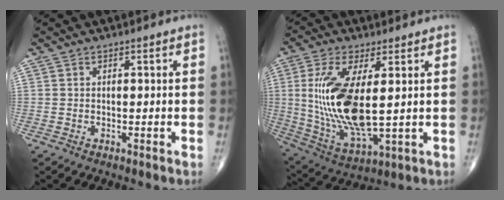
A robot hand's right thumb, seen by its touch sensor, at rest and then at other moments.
{"total": 17.4, "force": [1.6, 6.6, 16.0], "torque": [-0.337, -0.022, 0.045]}